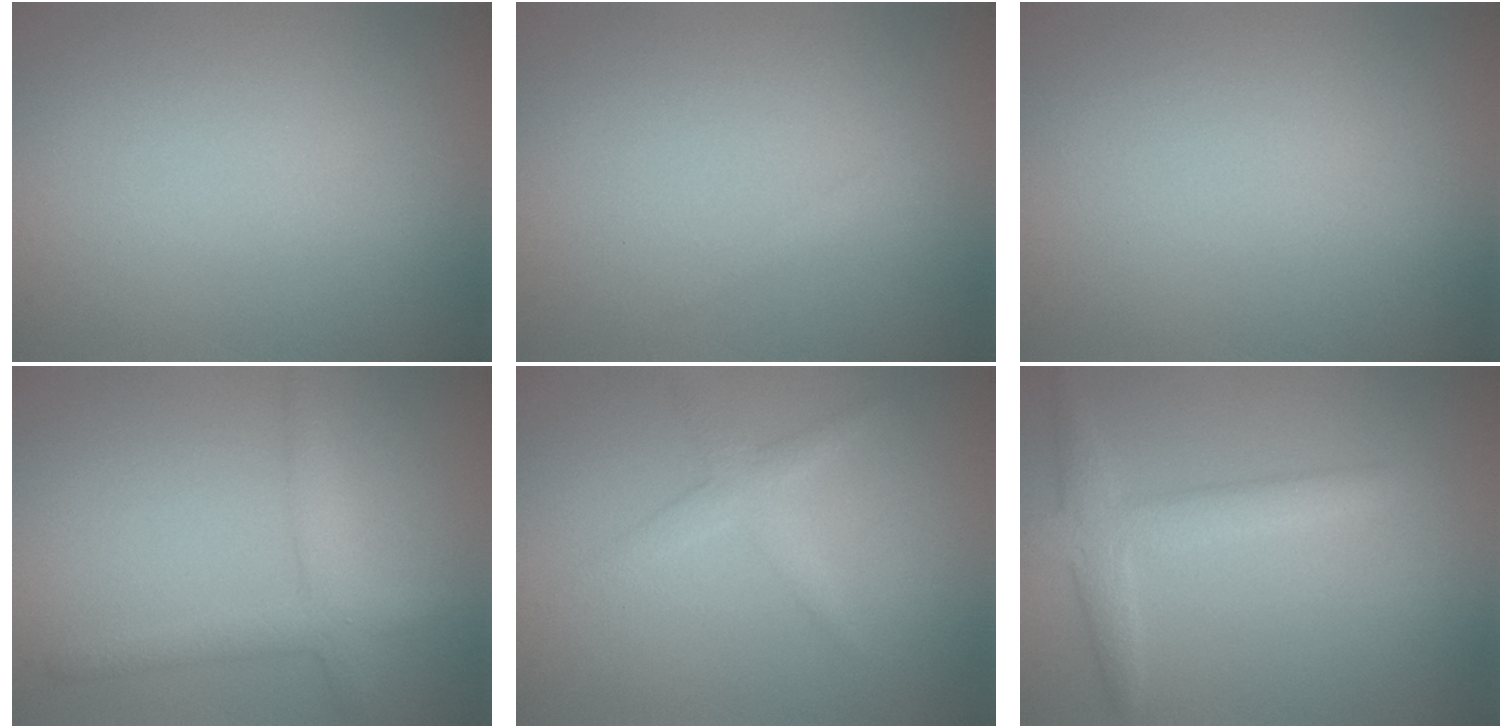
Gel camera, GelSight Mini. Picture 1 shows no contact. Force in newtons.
{"total": 0.8, "press": 0.8, "slide": 0.0}
{"total": 0.0}
{"total": 2.8, "press": 2.8, "slide": 0.2}
{"total": 1.9, "press": 1.9, "slide": 0.1}
{"total": 3.4, "press": 3.4, "slide": 0.1}